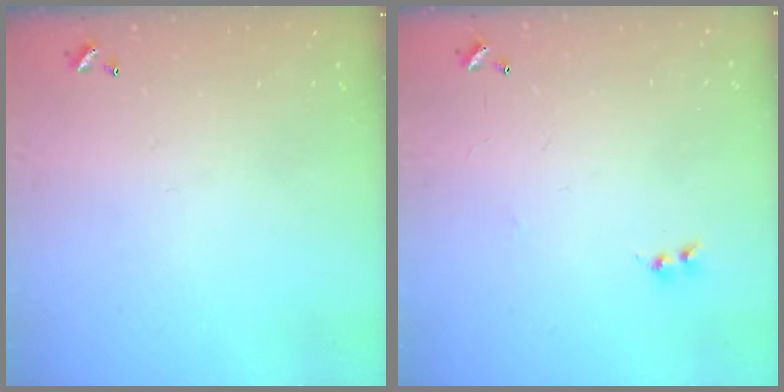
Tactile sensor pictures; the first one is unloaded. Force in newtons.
{"total": 1.6, "press": 1.5, "slide": 0.4}